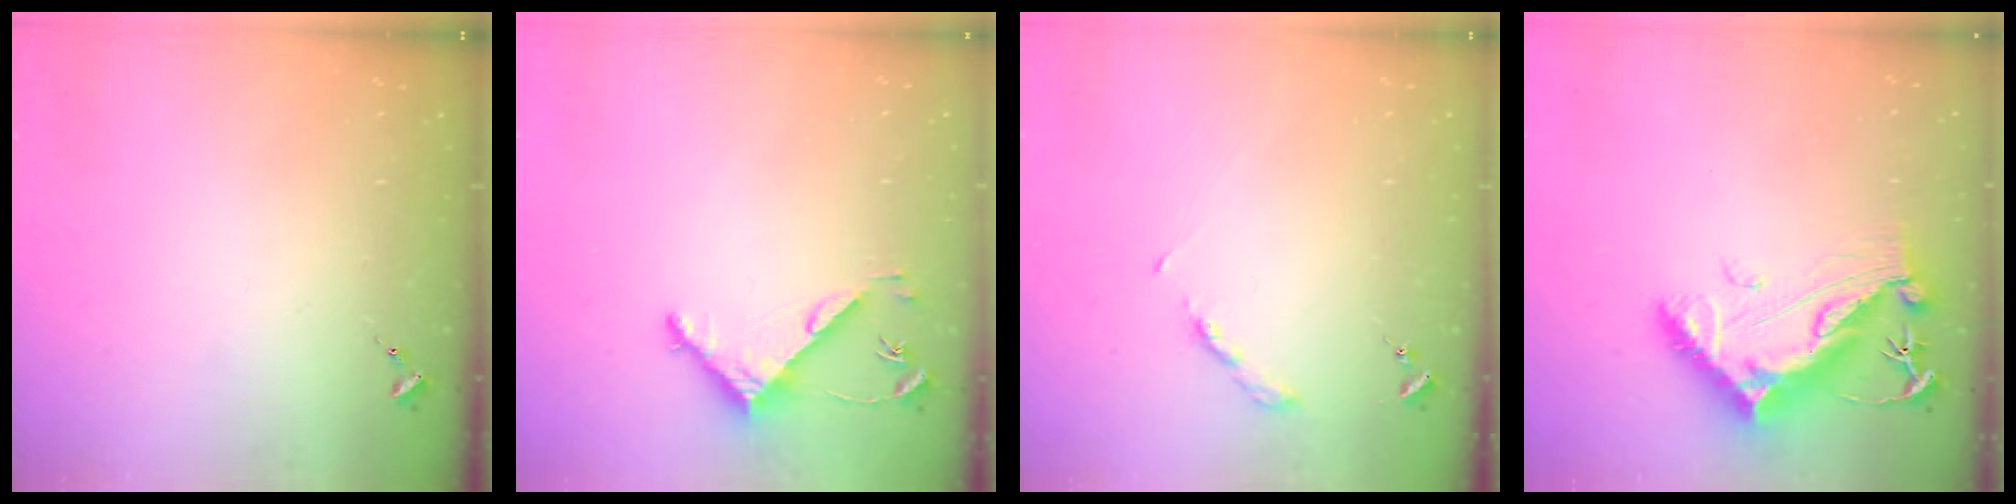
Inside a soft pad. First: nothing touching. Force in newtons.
{"total": 4.8, "press": 4.8, "slide": 0.3}
{"total": 3.5, "press": 3.5, "slide": 0.4}
{"total": 13.5, "press": 13.4, "slide": 1.3}